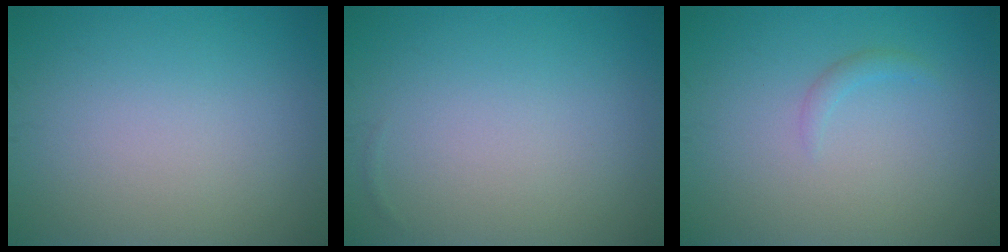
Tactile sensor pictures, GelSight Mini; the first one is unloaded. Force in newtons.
{"total": 0.0}
{"total": 0.9, "press": 0.8, "slide": 0.1}